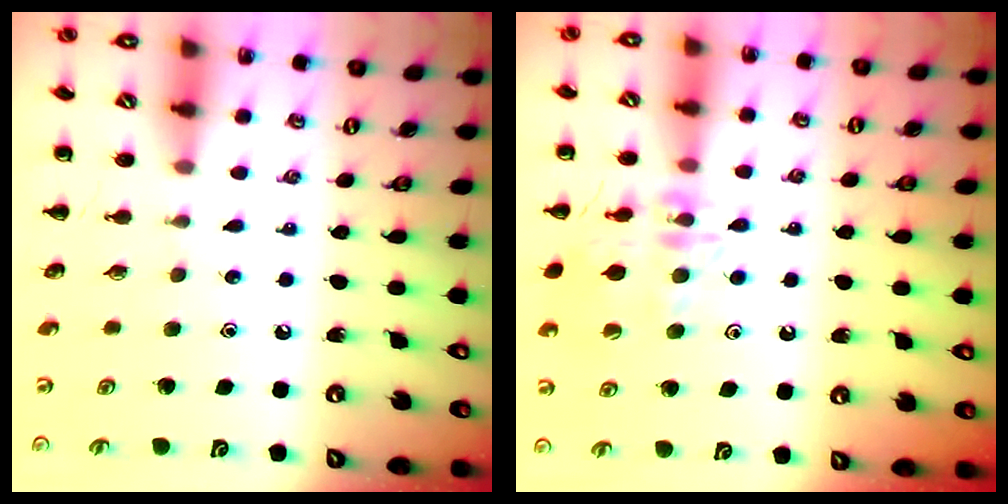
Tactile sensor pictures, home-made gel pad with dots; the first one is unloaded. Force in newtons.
{"total": 14.9, "press": 14.8, "slide": 1.2}